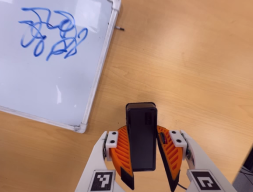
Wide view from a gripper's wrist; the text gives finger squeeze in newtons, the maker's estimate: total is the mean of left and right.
{"total": 7.4, "left": 7.4, "right": 7.3}